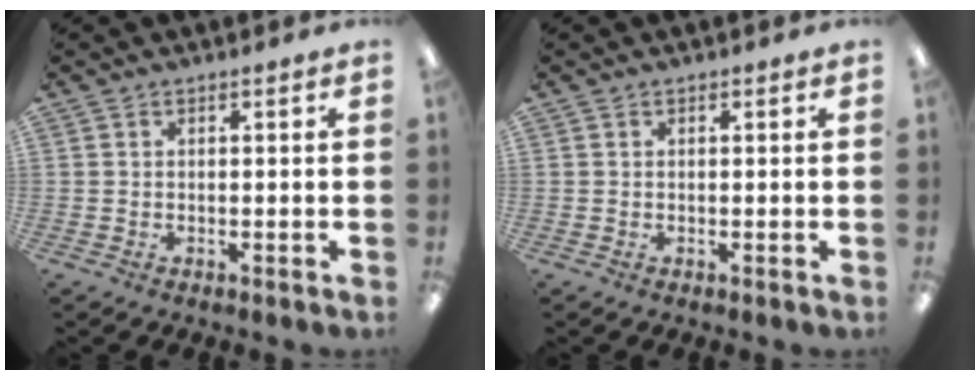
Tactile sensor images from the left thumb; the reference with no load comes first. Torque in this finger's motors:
{"motor_torque": [-0.11, 0.02, -0.14, 0.06, 0.00]}